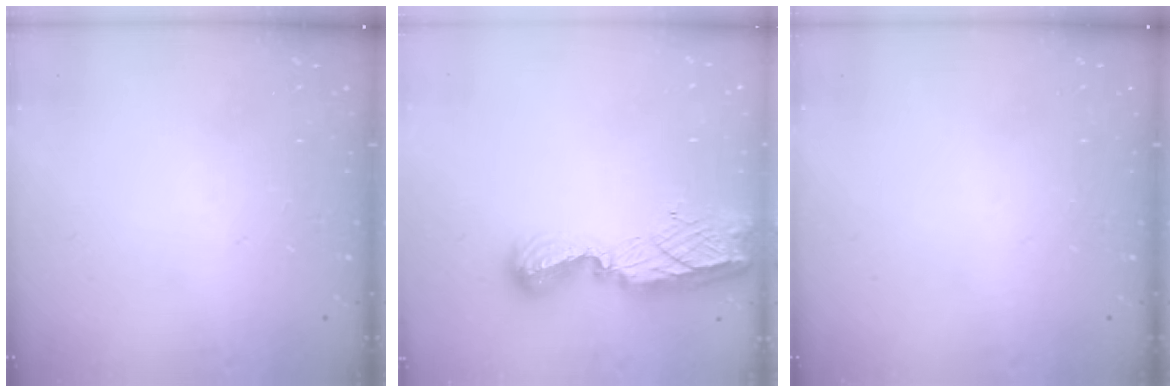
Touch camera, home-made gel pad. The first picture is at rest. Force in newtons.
{"total": 13.5, "press": 13.5, "slide": 0.9}
{"total": 0.0}